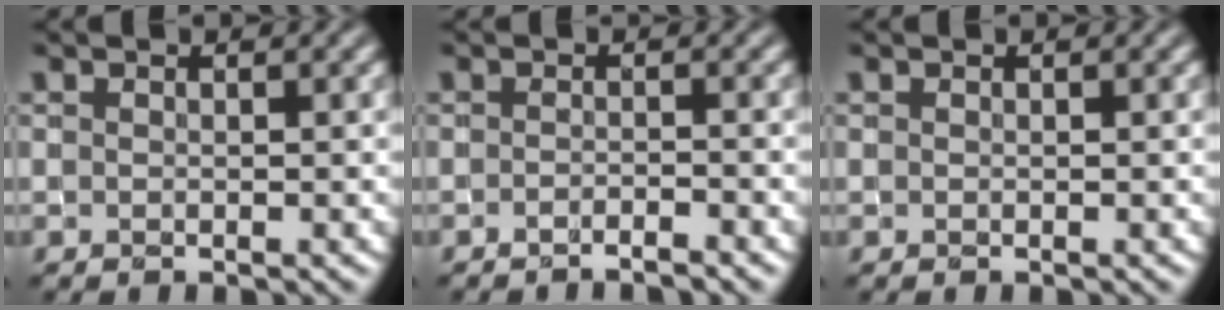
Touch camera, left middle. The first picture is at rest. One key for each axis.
{"total": 1.5, "fx": -1.3, "fy": 0.1, "fz": 0.7, "tx": -0.006, "ty": -0.002, "tz": -0.025}
{"total": 0.0}